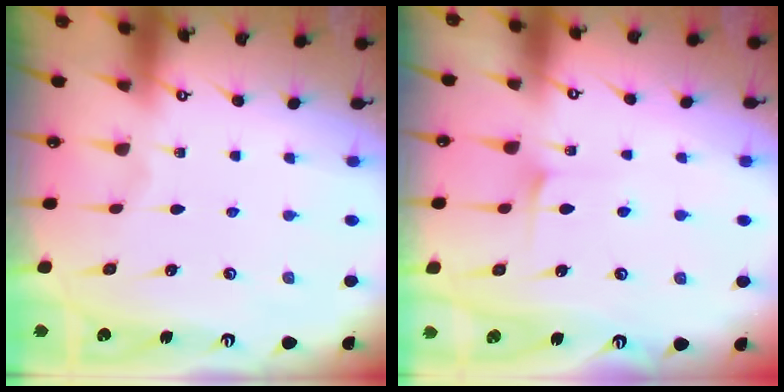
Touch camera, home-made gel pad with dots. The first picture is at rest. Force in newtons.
{"total": 5.5, "press": 5.5, "slide": 0.7}